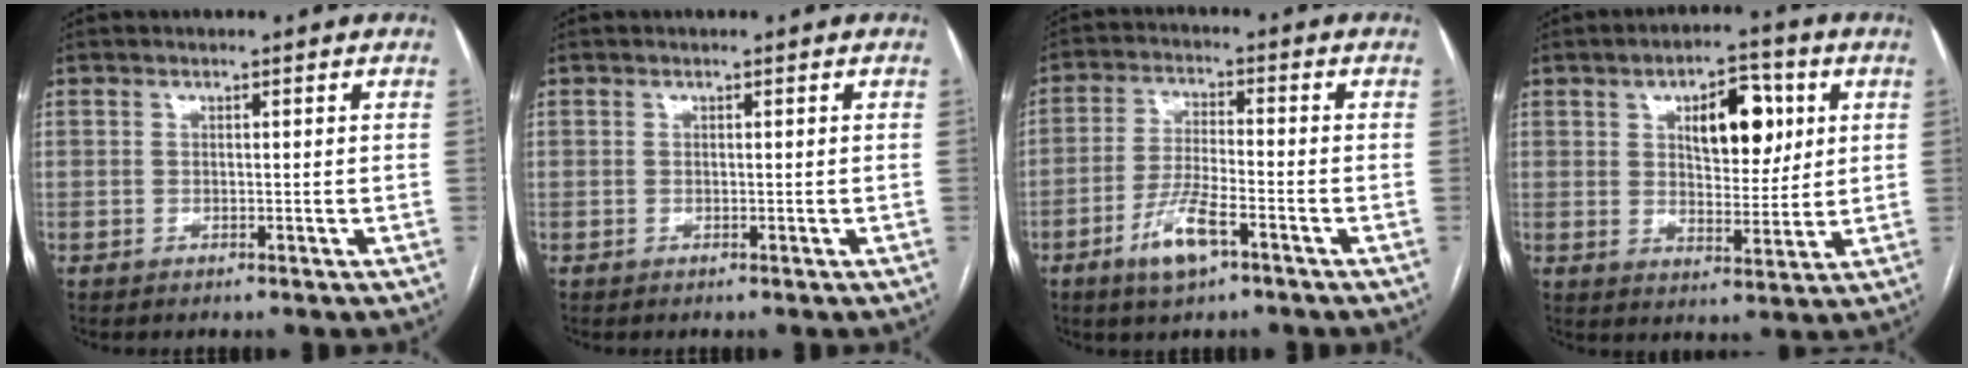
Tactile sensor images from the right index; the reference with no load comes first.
{"total": 0.0}
{"total": 7.4, "force": [-4.1, 1.6, 5.9], "torque": [-0.119, -0.005, -0.074]}
{"total": 10.0, "force": [3.4, 4.4, 8.3], "torque": [-0.118, 0.013, 0.056]}